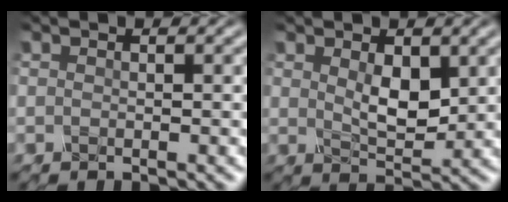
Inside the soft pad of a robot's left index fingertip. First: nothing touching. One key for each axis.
{"total": 2.6, "fx": 0.6, "fy": 1.1, "fz": 2.3, "tx": -0.052, "ty": -0.002, "tz": 0.025}